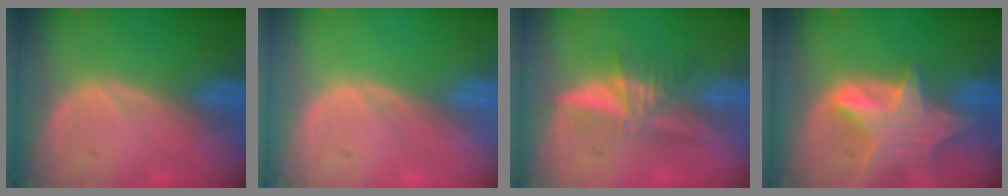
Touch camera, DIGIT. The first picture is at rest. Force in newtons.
{"total": 0.0}
{"total": 5.2, "press": 5.1, "slide": 1.0}
{"total": 8.5, "press": 7.6, "slide": 3.9}